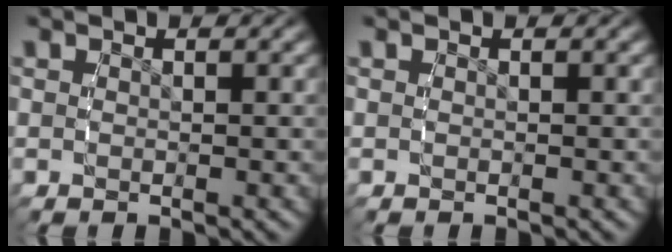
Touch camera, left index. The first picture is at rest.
{"total": 0.0}